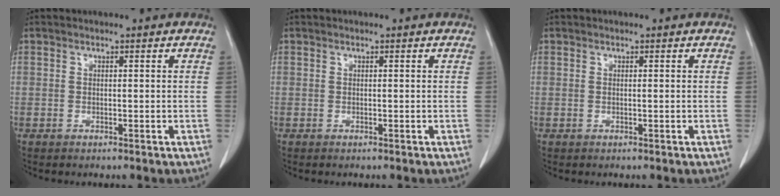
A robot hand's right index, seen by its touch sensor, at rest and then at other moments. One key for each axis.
{"total": 0.0}
{"total": 0.7, "fx": -0.1, "fy": 0.3, "fz": 0.6, "tx": -0.022, "ty": 0.006, "tz": 0.003}